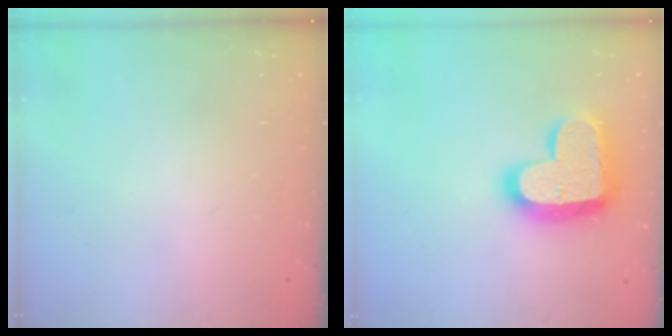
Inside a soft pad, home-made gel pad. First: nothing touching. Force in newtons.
{"total": 21.4, "press": 21.4, "slide": 1.3}